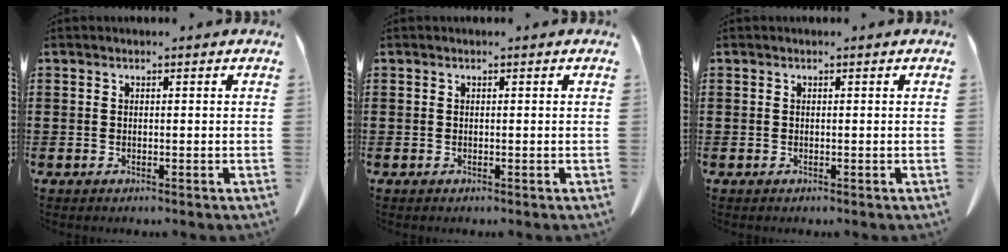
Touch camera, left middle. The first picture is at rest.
{"total": 0.0}
{"total": 0.0}